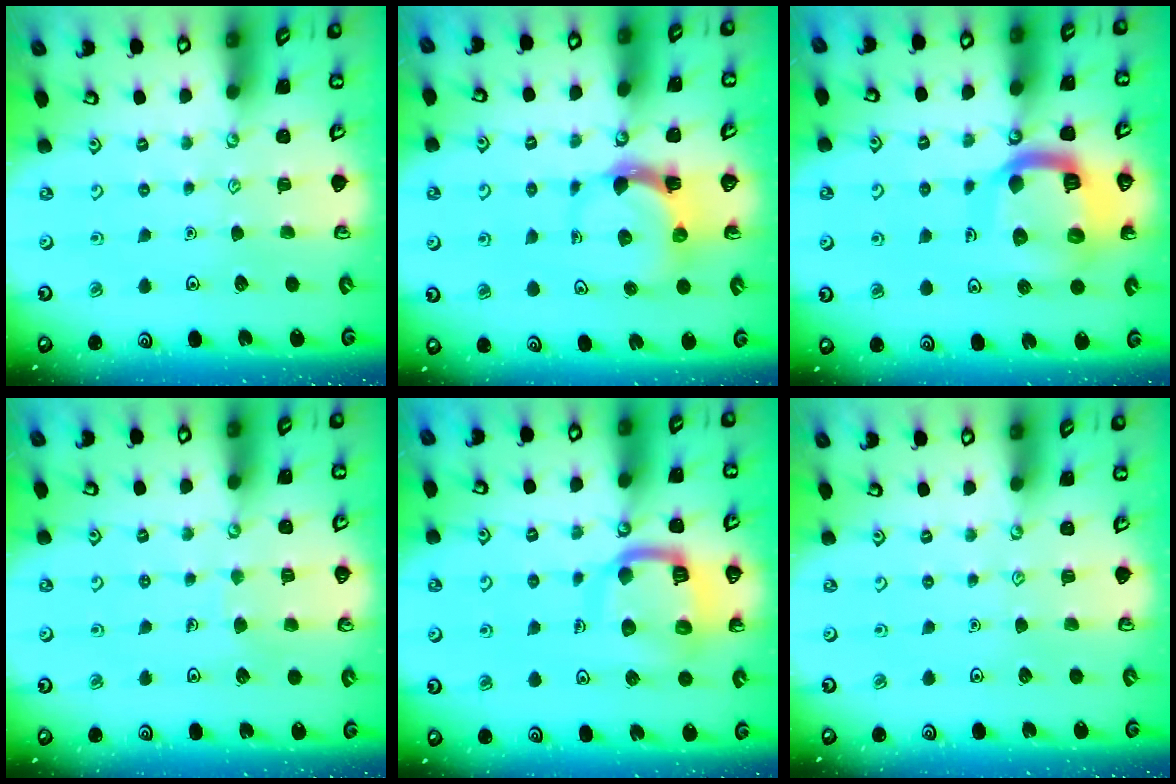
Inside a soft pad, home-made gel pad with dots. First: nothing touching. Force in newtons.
{"total": 6.2, "press": 6.1, "slide": 1.4}
{"total": 15.8, "press": 15.7, "slide": 1.9}
{"total": 3.4, "press": 3.4, "slide": 0.2}
{"total": 12.8, "press": 12.7, "slide": 1.3}
{"total": 0.0}